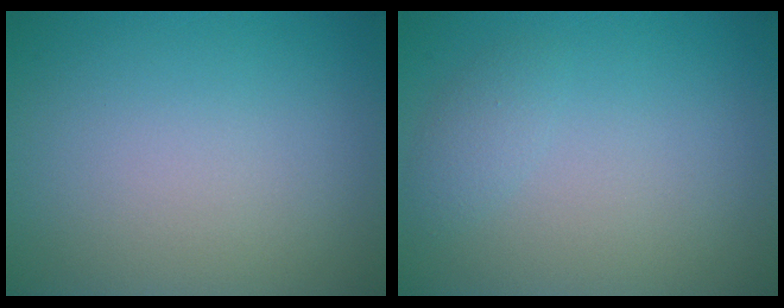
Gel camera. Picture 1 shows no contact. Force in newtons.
{"total": 1.2, "press": 1.2, "slide": 0.1}